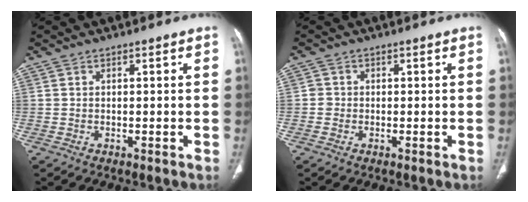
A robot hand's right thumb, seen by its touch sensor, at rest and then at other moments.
{"total": 1.3, "force": [-0.2, 1.2, 0.2], "torque": [0.005, 0.005, -0.007]}